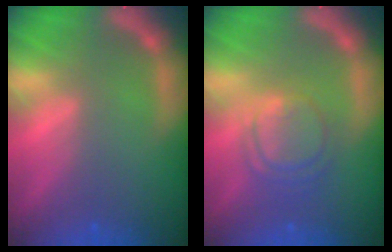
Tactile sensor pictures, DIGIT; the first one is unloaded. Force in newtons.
{"total": 5.1}